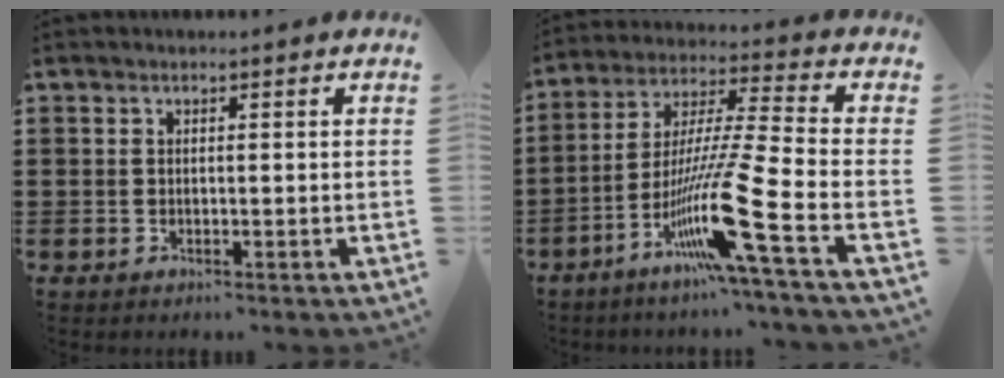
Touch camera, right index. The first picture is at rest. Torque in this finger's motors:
{"motor_torque": [2.14, 0.00, 1.05, 0.21]}